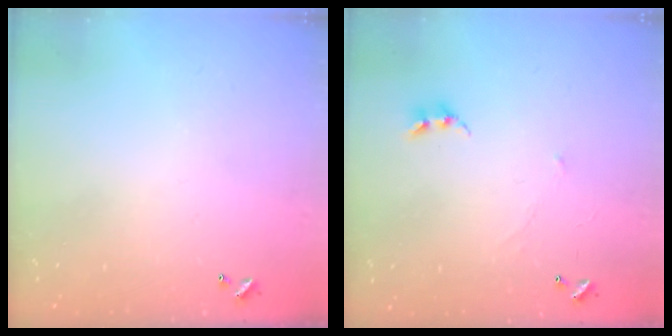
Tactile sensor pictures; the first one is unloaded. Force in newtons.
{"total": 0.9, "press": 0.8, "slide": 0.5}